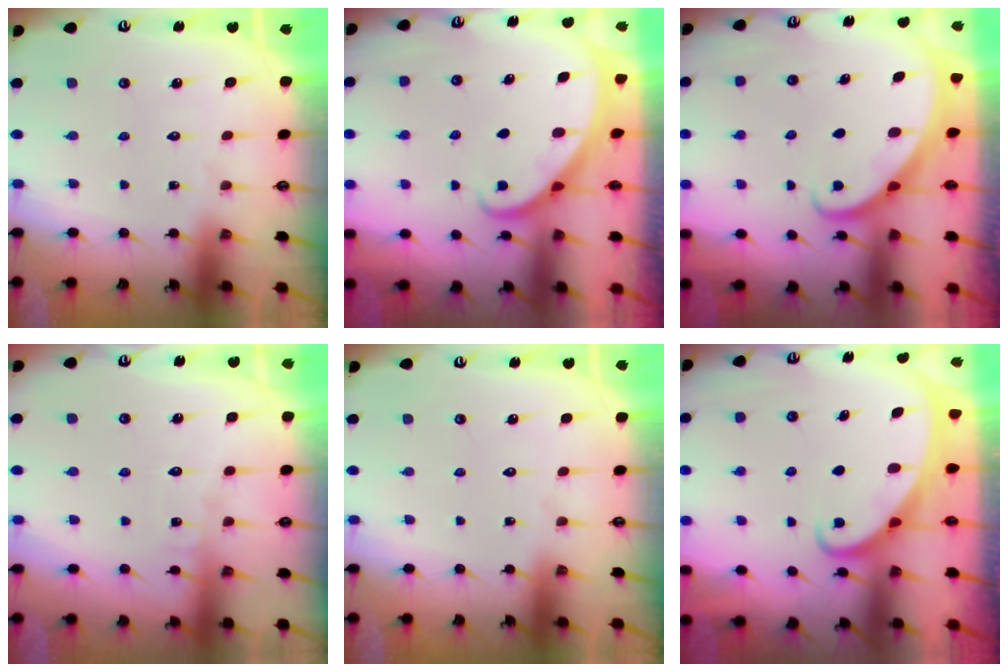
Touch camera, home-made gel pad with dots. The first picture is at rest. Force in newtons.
{"total": 1.8, "press": 1.8, "slide": 0.0}
{"total": 2.5, "press": 2.5, "slide": 0.3}
{"total": 4.4, "press": 4.4, "slide": 0.4}
{"total": 0.0}
{"total": 2.2, "press": 2.2, "slide": 0.3}